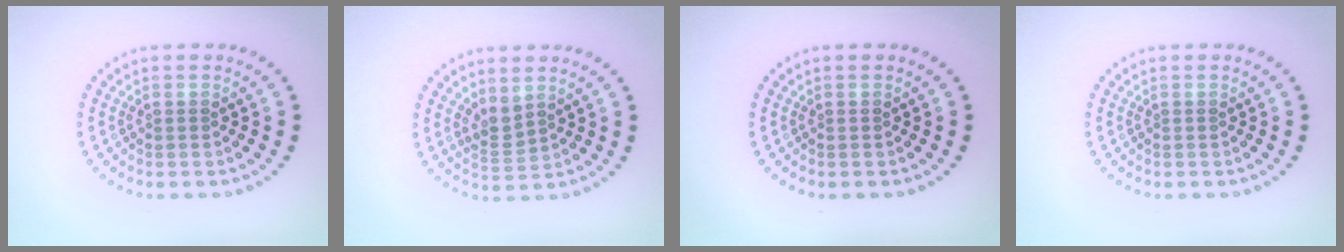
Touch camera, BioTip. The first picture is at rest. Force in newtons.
{"total": 1.7, "press": 1.4, "slide": 1.0}
{"total": 0.0}
{"total": 0.0}